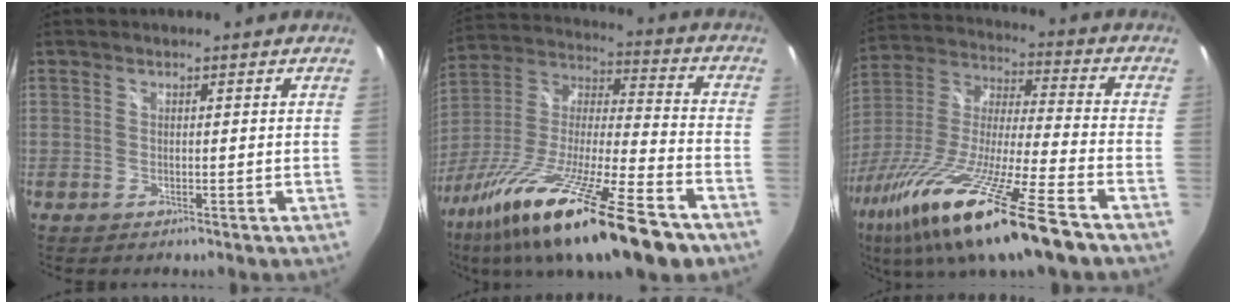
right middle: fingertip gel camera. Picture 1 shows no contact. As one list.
[{"total": 28.8, "force": [-17.9, 4.7, 22.1], "torque": [-0.402, -0.063, -0.310]}, {"total": 25.7, "force": [-15.6, 2.0, 20.3], "torque": [-0.394, -0.069, -0.284]}]